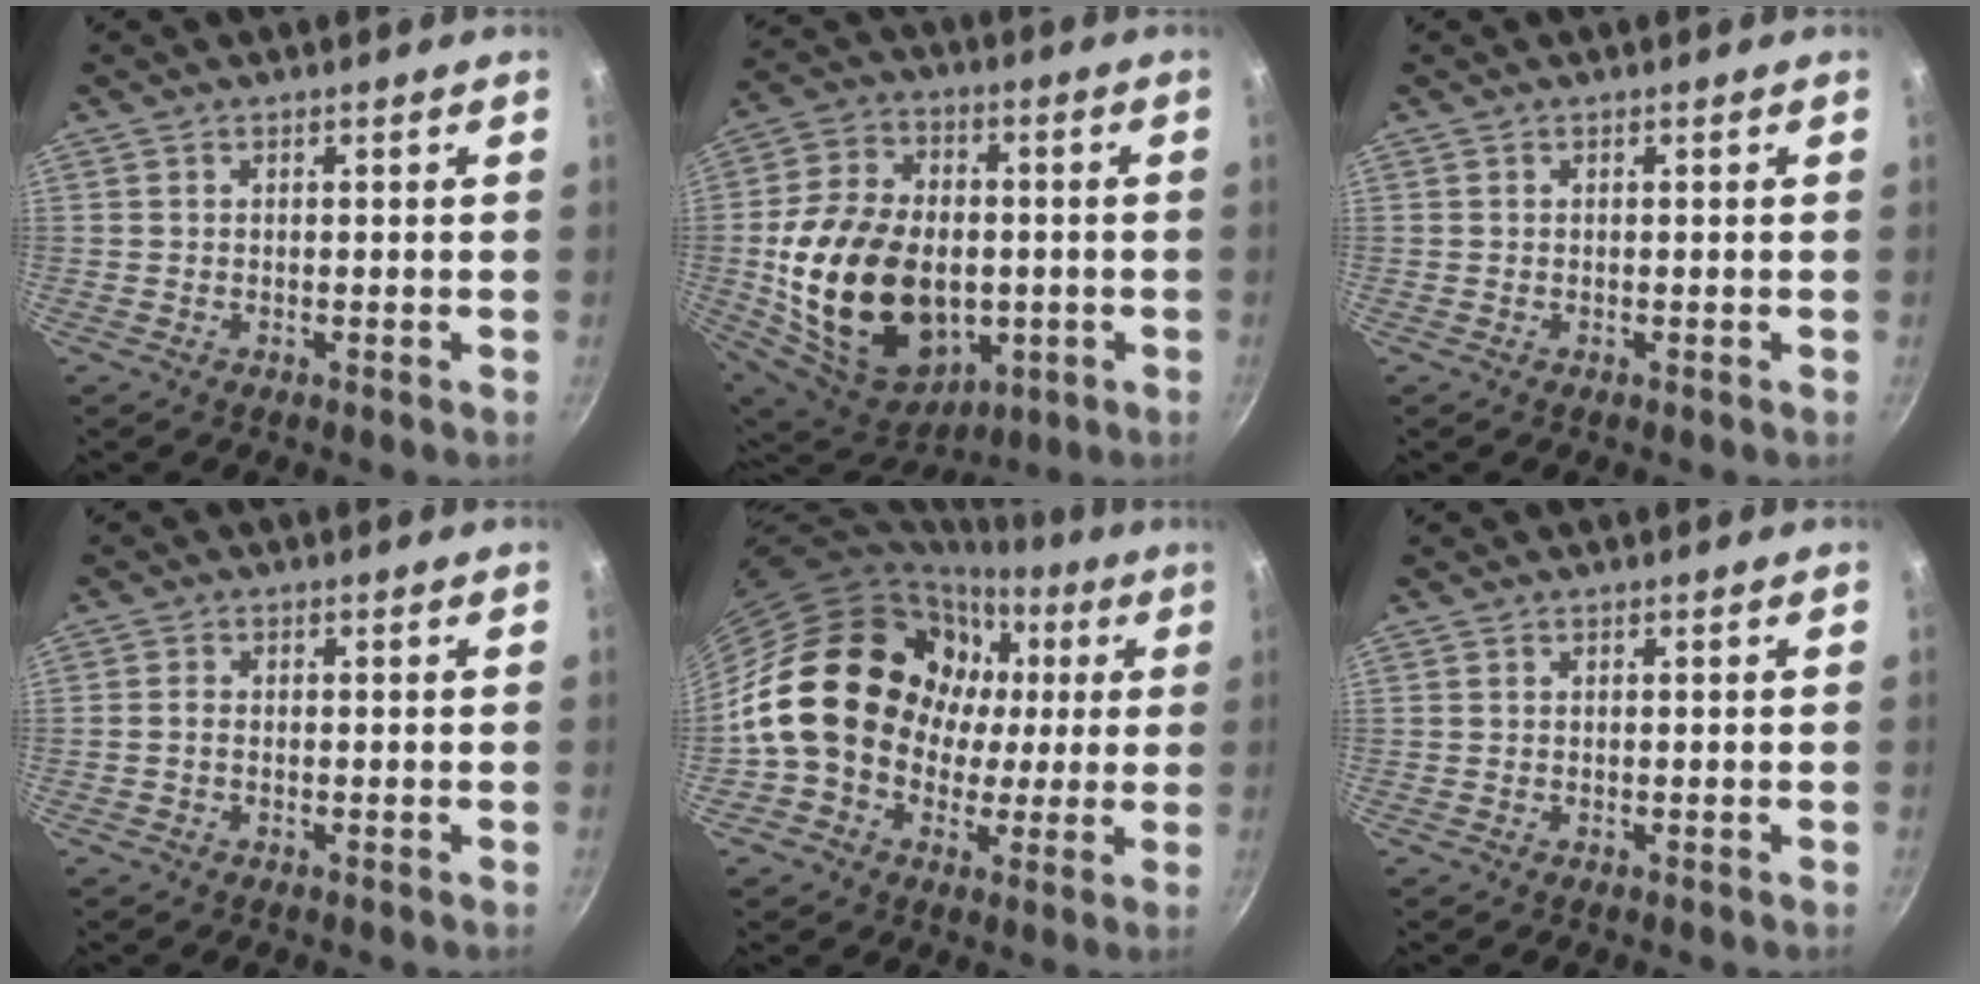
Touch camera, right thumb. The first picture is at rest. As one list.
[{"total": 26.5, "force": [-3.0, 18.1, 19.0], "torque": [-0.331, 0.012, -0.032]}, {"total": 0.0}, {"total": 1.3, "force": [-0.4, 0.9, 0.8], "torque": [-0.015, 0.008, -0.008]}, {"total": 19.8, "force": [0.8, 16.8, 10.5], "torque": [-0.145, 0.040, 0.013]}, {"total": 0.0}]